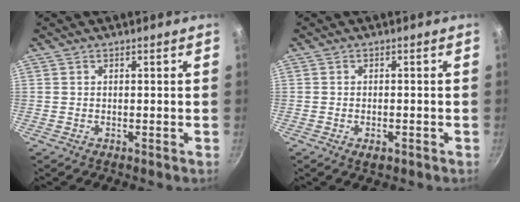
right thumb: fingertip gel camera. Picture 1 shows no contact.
{"total": 2.2, "force": [-1.0, 1.1, 1.6], "torque": [-0.027, 0.000, -0.016]}